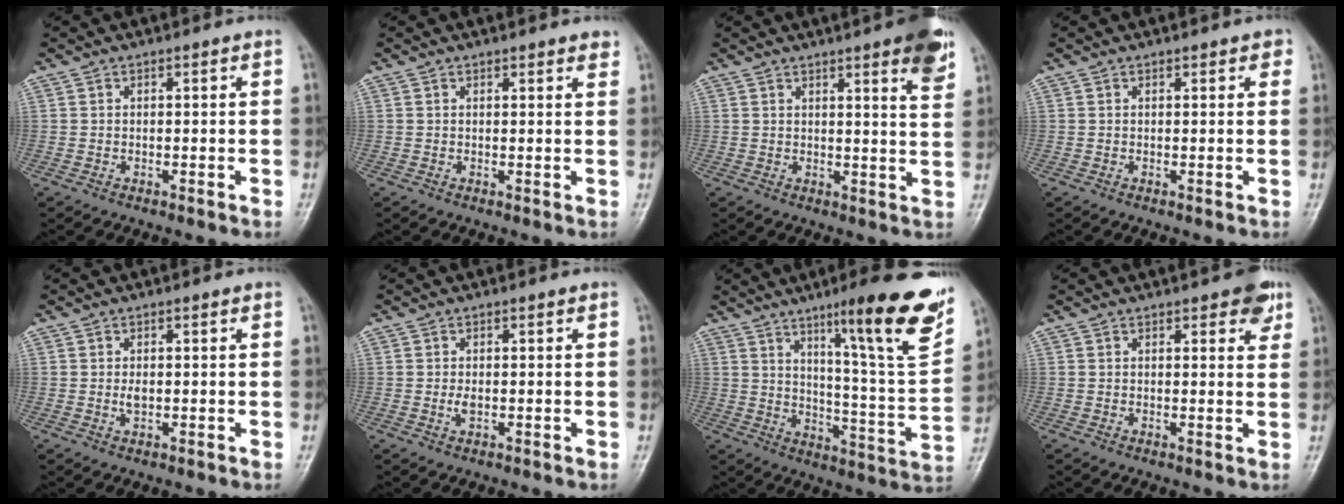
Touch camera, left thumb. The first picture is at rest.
{"total": 2.4, "force": [2.0, 0.6, 1.1], "torque": [-0.004, -0.004, 0.019]}
{"total": 8.6, "force": [5.2, 1.2, 6.7], "torque": [-0.073, -0.024, 0.060]}
{"total": 1.6, "force": [1.0, 0.8, 1.0], "torque": [-0.003, -0.001, 0.008]}
{"total": 1.7, "force": [0.1, 0.9, 1.5], "torque": [-0.023, -0.002, 0.004]}
{"total": 1.7, "force": [0.0, 0.8, 1.5], "torque": [-0.026, -0.003, 0.002]}
{"total": 22.1, "force": [12.6, 2.9, 17.9], "torque": [-0.221, -0.059, 0.187]}
{"total": 4.4, "force": [2.6, 1.8, 3.1], "torque": [-0.021, -0.009, 0.027]}